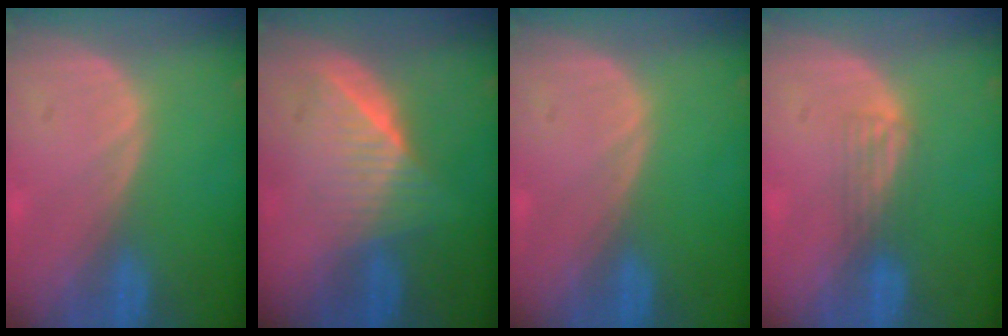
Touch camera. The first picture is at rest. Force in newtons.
{"total": 6.5, "press": 5.9, "slide": 2.6}
{"total": 0.0}
{"total": 2.5, "press": 2.2, "slide": 1.3}